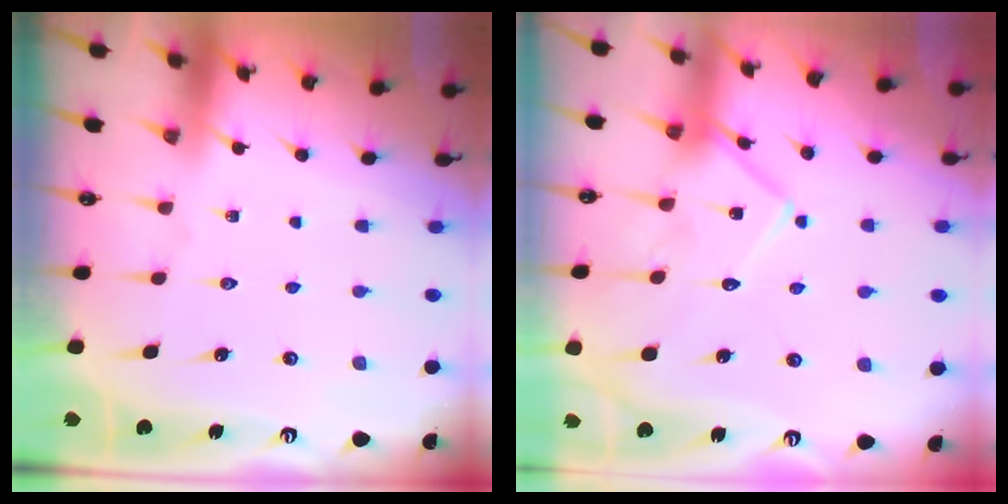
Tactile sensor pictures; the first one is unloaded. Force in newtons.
{"total": 13.8, "press": 13.8, "slide": 0.7}